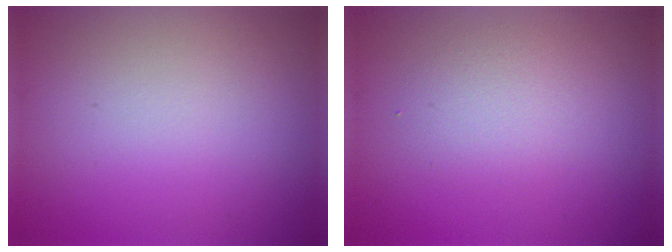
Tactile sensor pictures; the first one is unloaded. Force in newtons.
{"total": 2.0, "press": 2.0, "slide": 0.1}